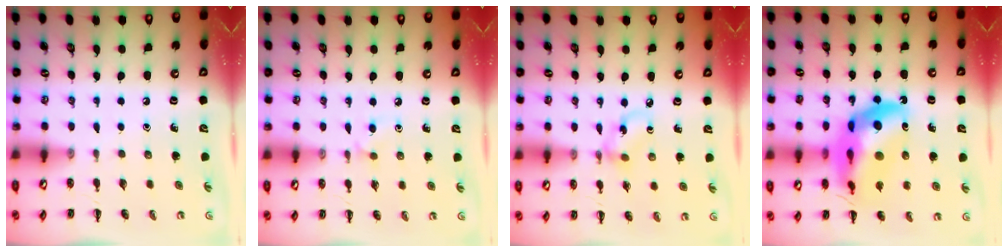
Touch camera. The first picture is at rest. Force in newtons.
{"total": 5.2, "press": 4.9, "slide": 1.7}
{"total": 4.8, "press": 4.8, "slide": 0.6}
{"total": 20.6, "press": 20.0, "slide": 5.0}